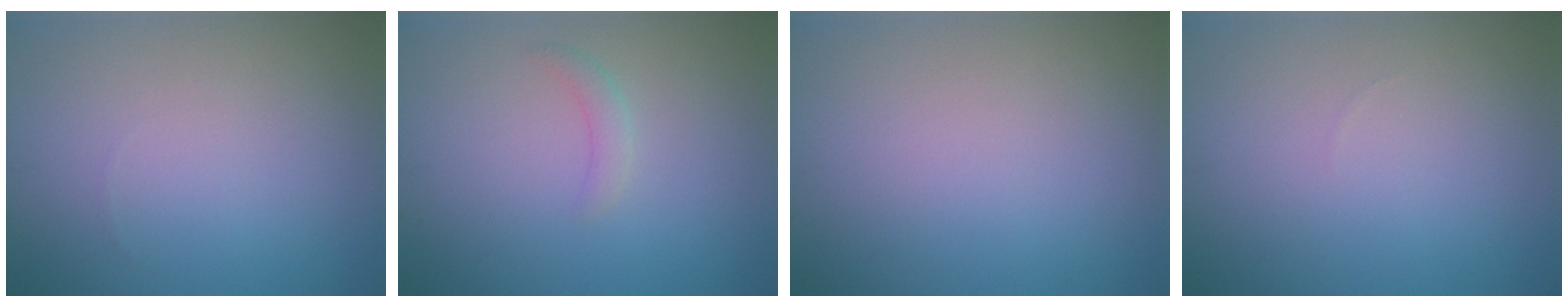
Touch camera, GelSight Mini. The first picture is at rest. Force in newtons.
{"total": 1.2, "press": 1.2, "slide": 0.1}
{"total": 0.0}
{"total": 0.0}